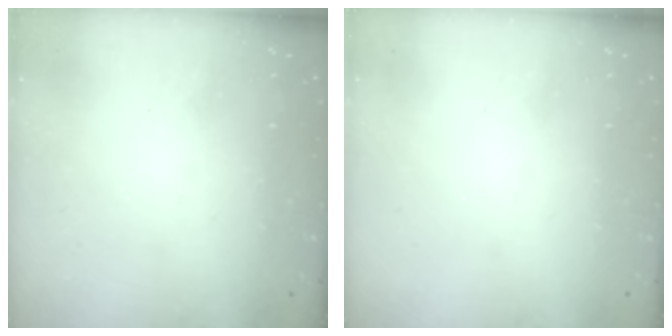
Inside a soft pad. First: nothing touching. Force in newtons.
{"total": 0.0}